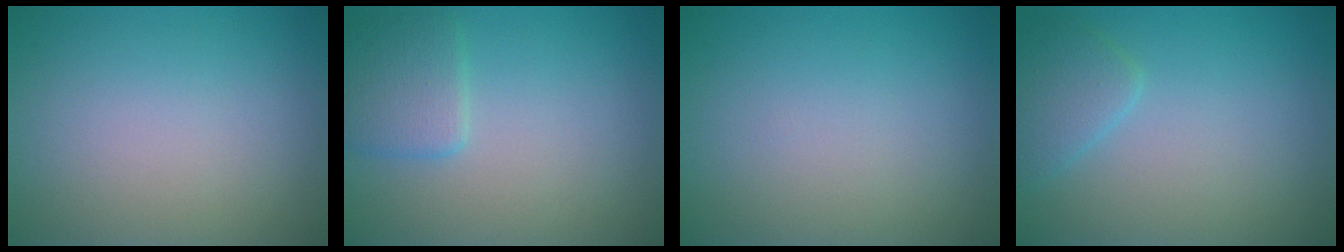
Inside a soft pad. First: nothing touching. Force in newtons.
{"total": 2.6, "press": 2.6, "slide": 0.1}
{"total": 0.0}
{"total": 2.2, "press": 2.2, "slide": 0.1}